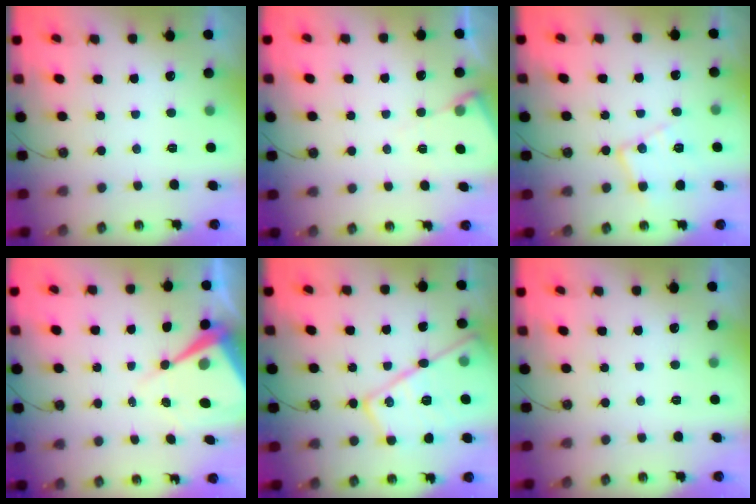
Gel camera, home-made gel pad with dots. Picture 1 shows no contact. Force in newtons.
{"total": 5.5, "press": 5.5, "slide": 0.5}
{"total": 12.8, "press": 12.8, "slide": 1.0}
{"total": 10.4, "press": 10.3, "slide": 0.9}
{"total": 21.1, "press": 21.0, "slide": 1.7}
{"total": 0.0}